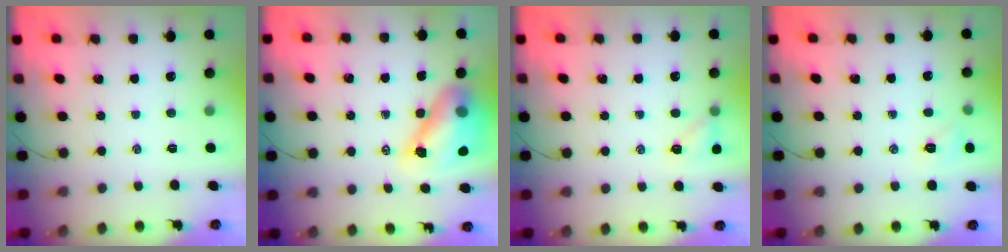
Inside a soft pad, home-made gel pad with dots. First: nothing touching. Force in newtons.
{"total": 13.5, "press": 13.0, "slide": 3.8}
{"total": 6.3, "press": 6.2, "slide": 1.3}
{"total": 4.9, "press": 4.7, "slide": 1.2}